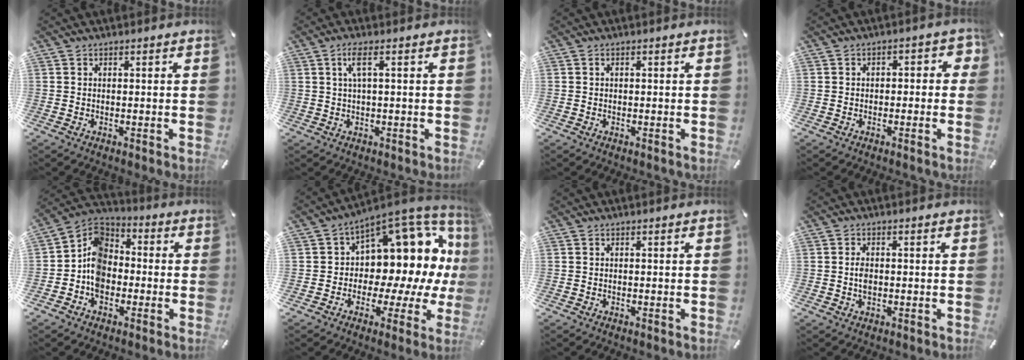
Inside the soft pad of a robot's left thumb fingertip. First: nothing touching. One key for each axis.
{"total": 3.8, "fx": 1.0, "fy": 0.7, "fz": 3.6, "tx": -0.074, "ty": 0.003, "tz": 0.015}
{"total": 0.6, "fx": 0.1, "fy": 0.4, "fz": 0.5, "tx": -0.010, "ty": 0.002, "tz": 0.000}
{"total": 3.2, "fx": -1.1, "fy": 2.1, "fz": 2.1, "tx": -0.032, "ty": 0.012, "tz": -0.026}
{"total": 10.0, "fx": -3.0, "fy": 8.2, "fz": 4.9, "tx": -0.123, "ty": 0.017, "tz": -0.061}
{"total": 13.2, "fx": 6.0, "fy": 8.9, "fz": 7.6, "tx": -0.086, "ty": -0.084, "tz": 0.099}
{"total": 0.0}
{"total": 2.5, "fx": -0.2, "fy": 1.5, "fz": 2.1, "tx": -0.047, "ty": -0.001, "tz": -0.006}